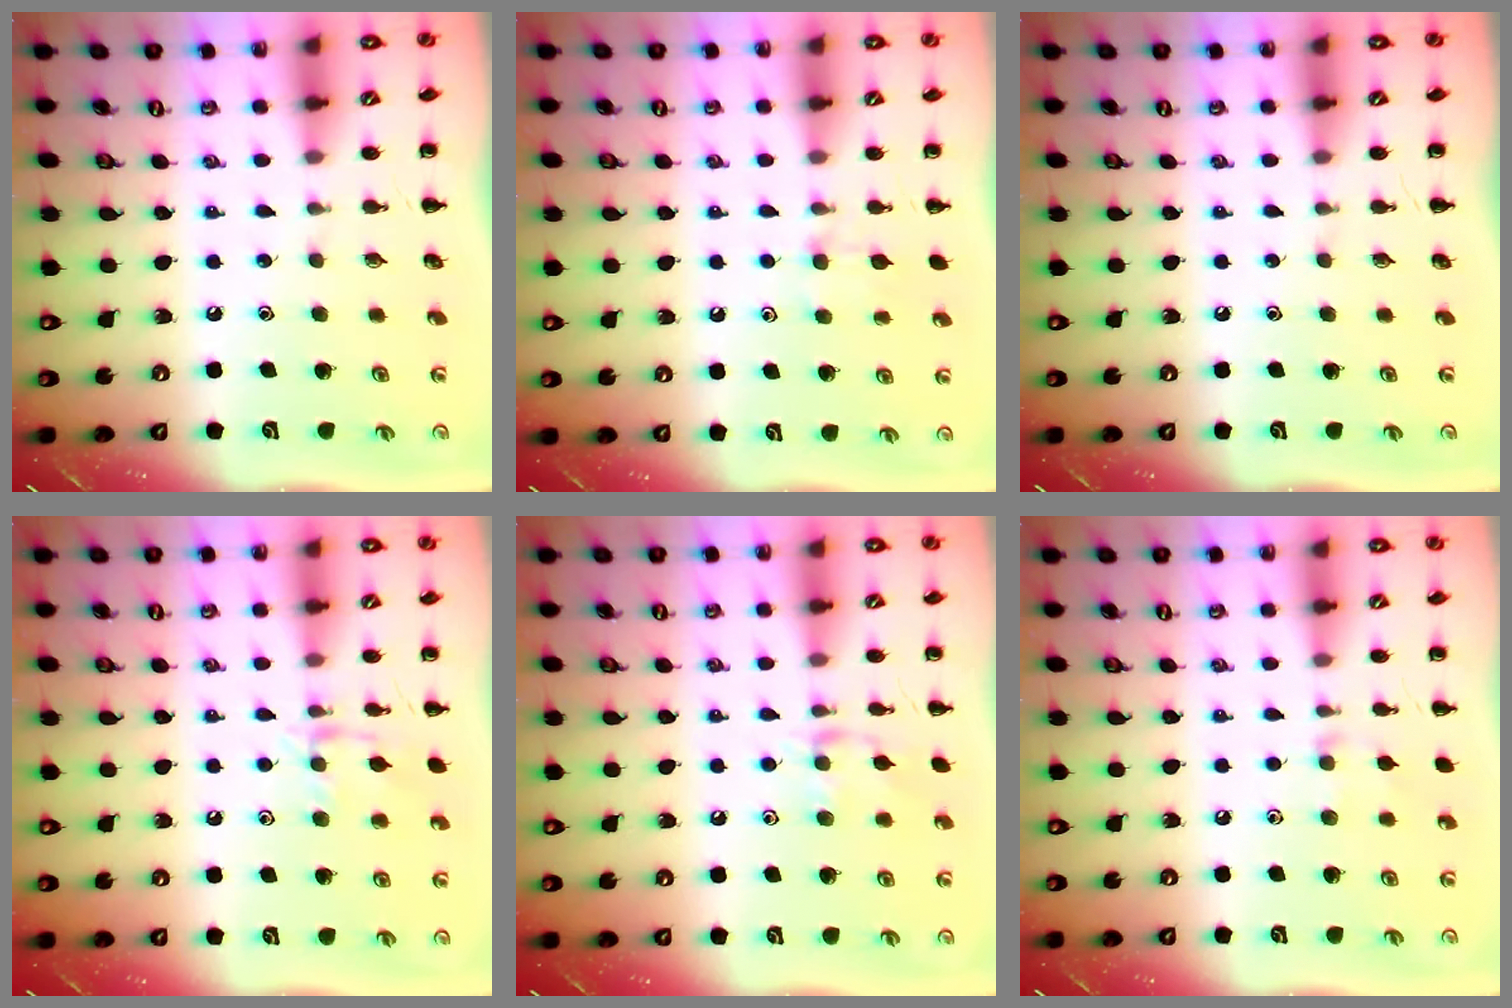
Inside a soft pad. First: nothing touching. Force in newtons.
{"total": 7.5, "press": 7.3, "slide": 2.0}
{"total": 0.0}
{"total": 8.9, "press": 8.9, "slide": 0.7}
{"total": 8.5, "press": 8.4, "slide": 1.0}
{"total": 6.2, "press": 6.0, "slide": 1.8}